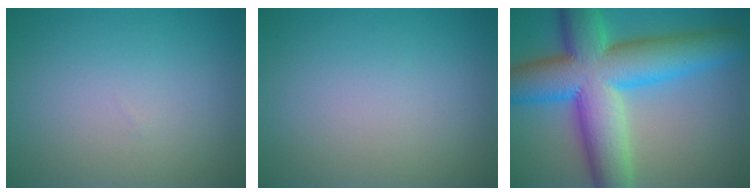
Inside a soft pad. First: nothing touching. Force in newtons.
{"total": 0.0}
{"total": 14.0, "press": 14.0, "slide": 0.1}